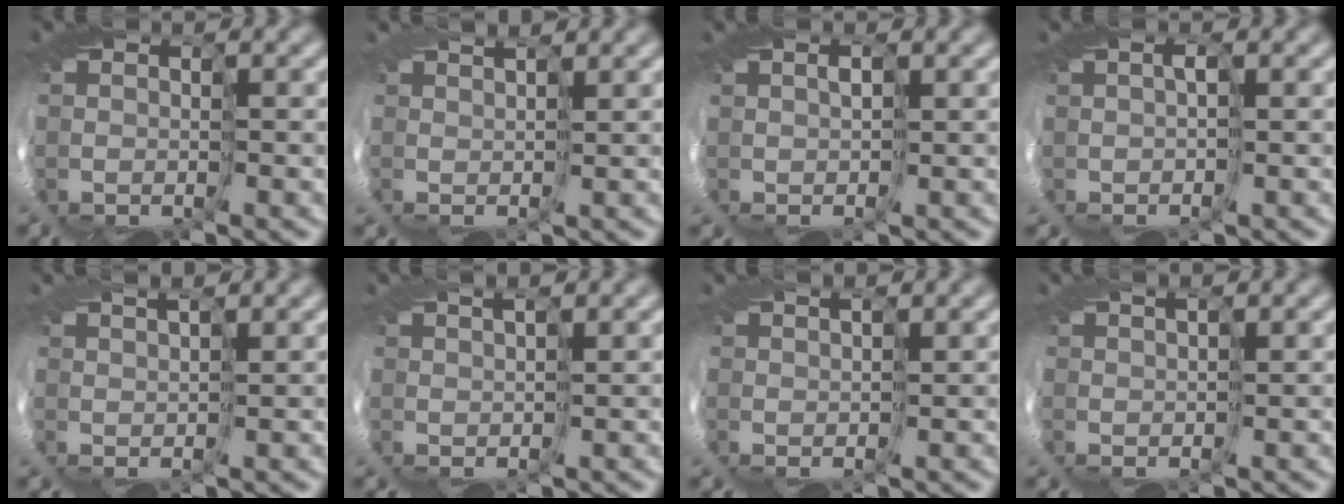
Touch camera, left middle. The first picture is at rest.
{"total": 3.7, "force": [2.7, -2.3, -1.2], "torque": [0.023, 0.021, 0.010]}
{"total": 1.9, "force": [0.7, -1.5, -0.9], "torque": [0.023, 0.012, 0.001]}
{"total": 1.8, "force": [0.2, -1.7, -0.7], "torque": [0.024, 0.010, 0.000]}
{"total": 3.1, "force": [2.2, -2.0, -0.7], "torque": [0.022, 0.026, 0.003]}
{"total": 2.8, "force": [1.6, -2.2, -0.9], "torque": [0.025, 0.024, 0.001]}
{"total": 2.7, "force": [1.8, -1.8, -0.8], "torque": [0.019, 0.022, 0.006]}
{"total": 2.5, "force": [1.2, -2.0, -0.9], "torque": [0.029, 0.017, 0.002]}